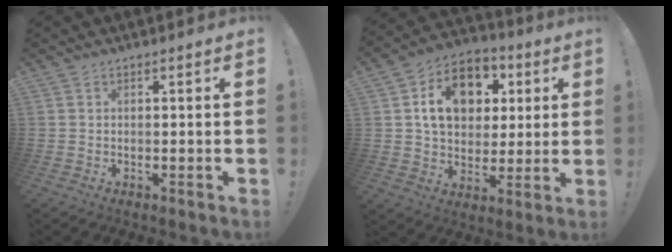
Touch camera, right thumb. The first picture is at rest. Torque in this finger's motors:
{"motor_torque": [0.74, 0.77, 0.56, -0.24, 0.20]}